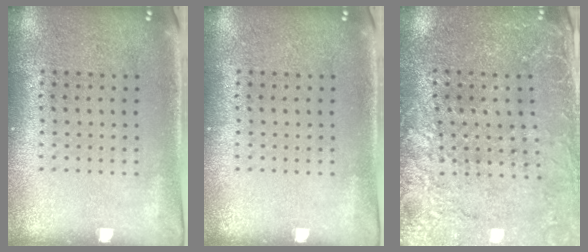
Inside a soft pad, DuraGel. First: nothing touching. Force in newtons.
{"total": 0.0}
{"total": 2.7, "press": 2.7, "slide": 0.3}